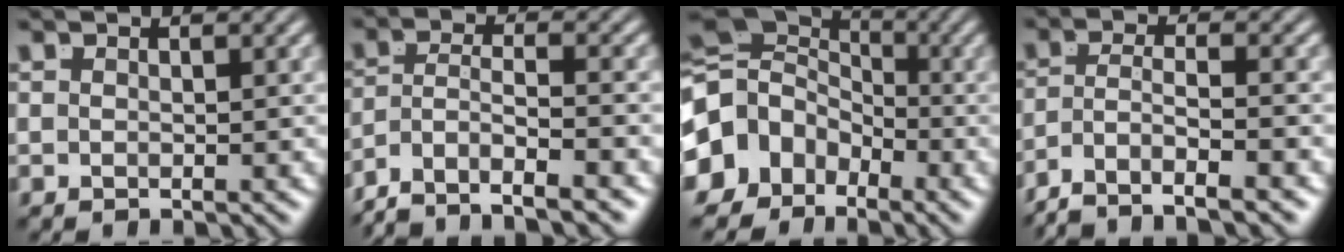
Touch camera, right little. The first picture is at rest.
{"total": 8.2, "force": [-5.5, 4.8, 3.7], "torque": [-0.086, -0.034, -0.086]}
{"total": 13.3, "force": [-1.1, 11.6, 6.4], "torque": [-0.157, -0.034, -0.021]}
{"total": 6.7, "force": [-4.9, 3.1, 3.3], "torque": [-0.076, -0.035, -0.071]}